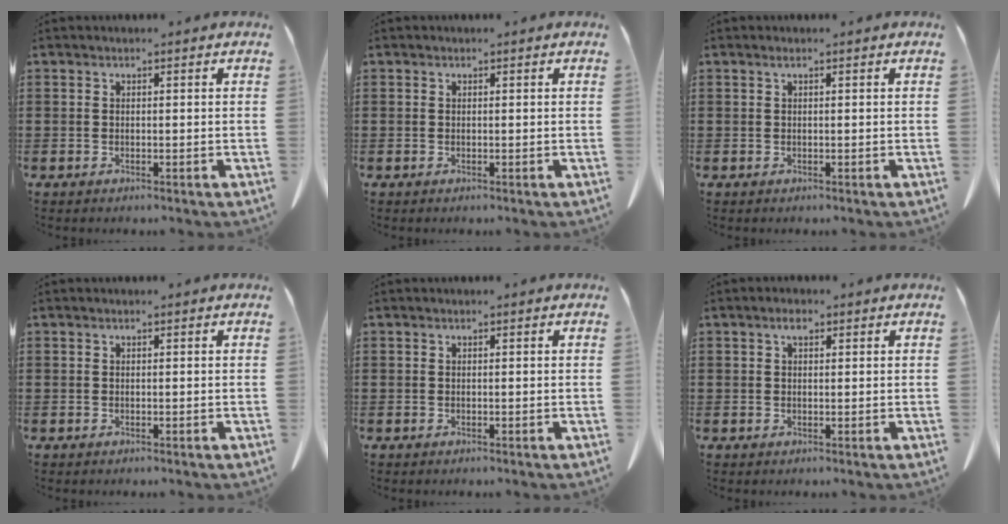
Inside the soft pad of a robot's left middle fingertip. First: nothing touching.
{"total": 0.0}
{"total": 0.6, "force": [0.2, 0.0, 0.5], "torque": [-0.010, 0.000, 0.004]}
{"total": 0.0}
{"total": 0.0}
{"total": 1.8, "force": [0.8, 0.9, 1.3], "torque": [-0.022, 0.002, 0.012]}